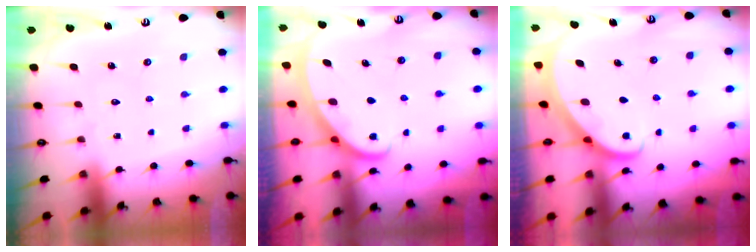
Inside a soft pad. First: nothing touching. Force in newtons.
{"total": 3.0, "press": 3.0, "slide": 0.1}
{"total": 2.8, "press": 2.8, "slide": 0.2}